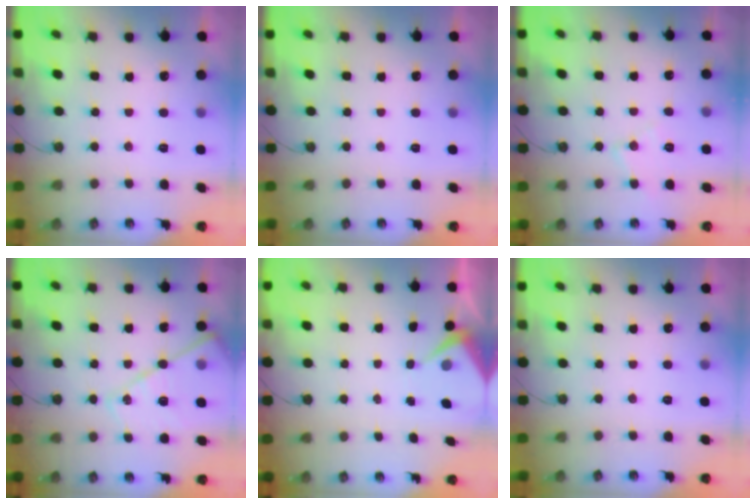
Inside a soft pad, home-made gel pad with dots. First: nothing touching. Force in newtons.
{"total": 0.0}
{"total": 7.4, "press": 7.3, "slide": 0.5}
{"total": 16.0, "press": 16.0, "slide": 1.2}
{"total": 3.7, "press": 3.6, "slide": 0.6}
{"total": 0.0}